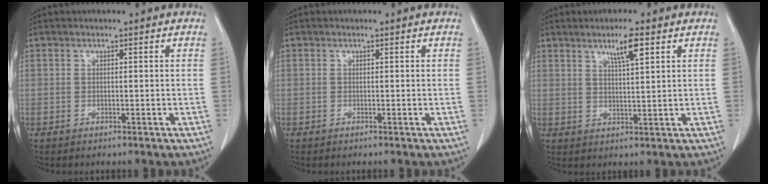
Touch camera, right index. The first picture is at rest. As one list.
[{"total": 0.0}, {"total": 4.5, "force": [2.5, 0.1, 3.7], "torque": [-0.064, -0.001, 0.045]}]